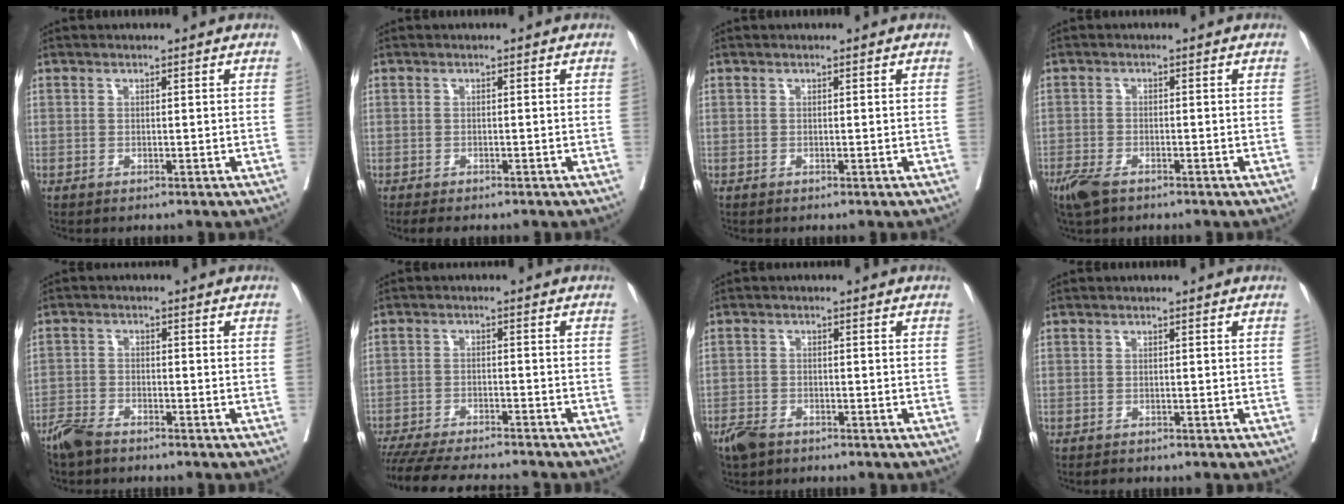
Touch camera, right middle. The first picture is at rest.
{"total": 2.4, "force": [-1.9, 0.9, 1.1], "torque": [-0.019, -0.008, -0.024]}
{"total": 0.0}
{"total": 4.9, "force": [-3.5, 1.9, 2.8], "torque": [-0.058, -0.011, -0.062]}
{"total": 4.1, "force": [-3.7, 1.0, 1.6], "torque": [-0.029, -0.008, -0.073]}
{"total": 15.1, "force": [-13.6, 1.7, 6.2], "torque": [-0.104, -0.025, -0.198]}
{"total": 3.7, "force": [-2.9, 1.8, 1.5], "torque": [-0.032, -0.003, -0.052]}
{"total": 1.2, "force": [-1.1, 0.5, 0.2], "torque": [-0.009, -0.004, -0.016]}